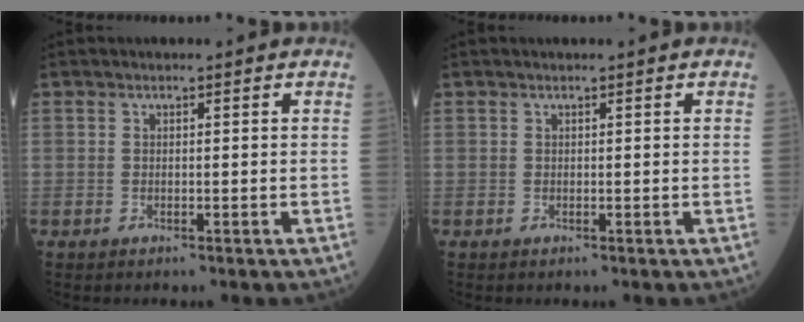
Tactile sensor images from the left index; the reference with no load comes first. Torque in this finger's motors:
{"motor_torque": [-0.22, 0.05, -0.06, -0.01]}